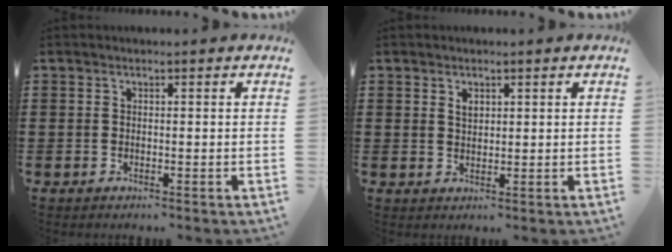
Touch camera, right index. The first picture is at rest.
{"total": 1.5, "force": [0.9, 0.8, 0.8], "torque": [-0.019, 0.004, 0.016]}